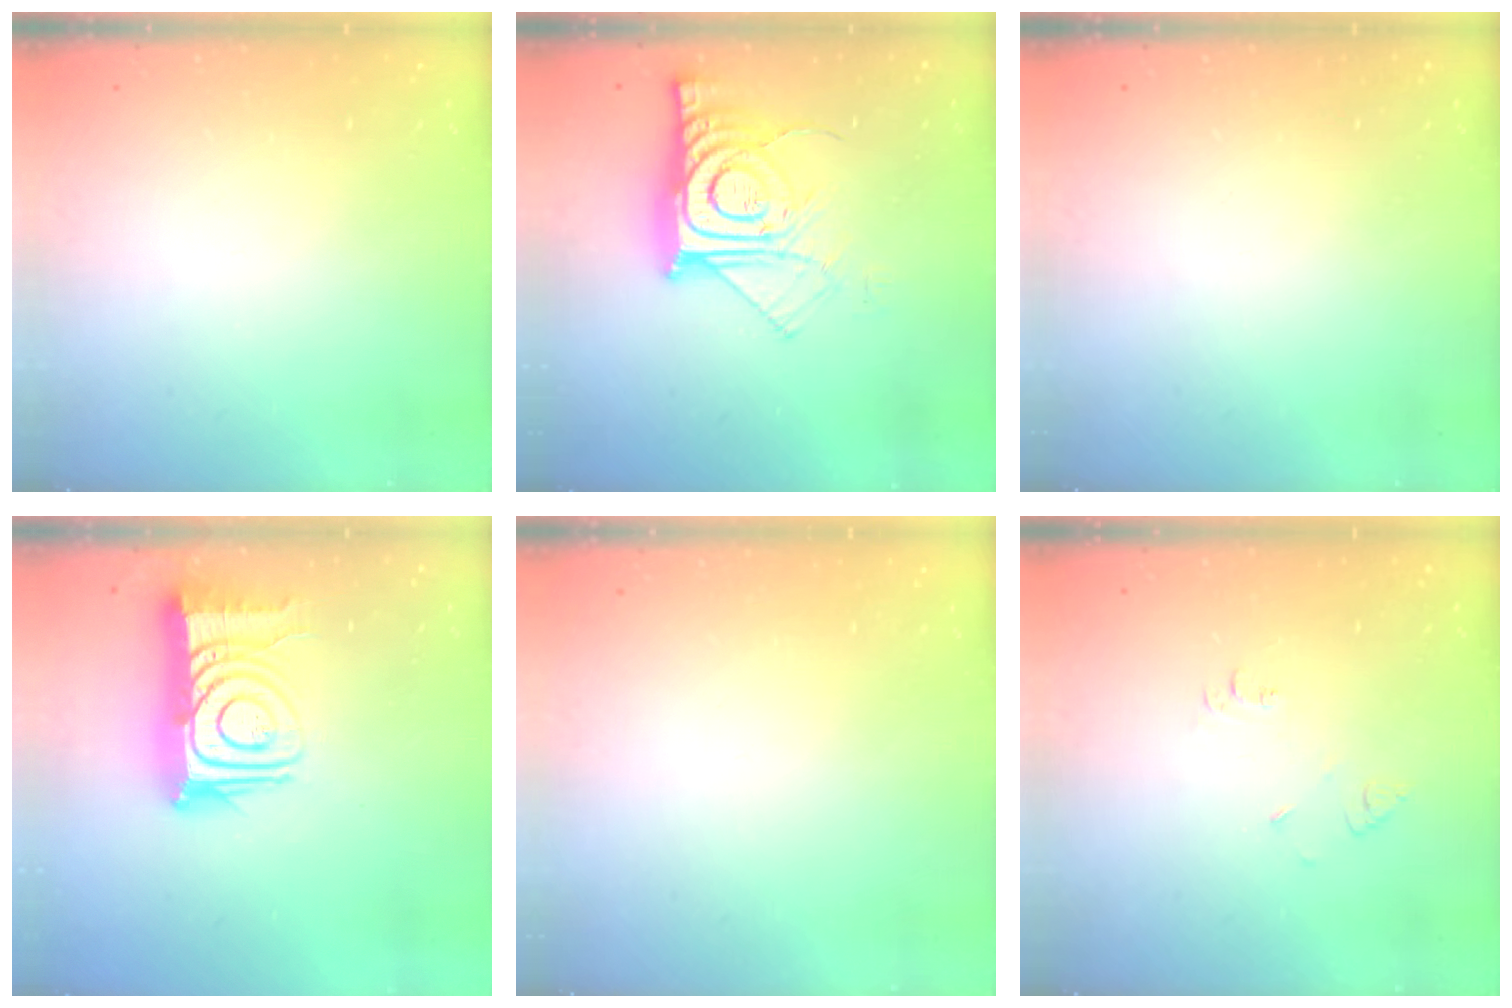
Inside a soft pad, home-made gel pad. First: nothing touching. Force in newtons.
{"total": 15.1, "press": 15.0, "slide": 1.2}
{"total": 0.0}
{"total": 15.9, "press": 15.8, "slide": 1.6}
{"total": 1.8, "press": 1.7, "slide": 0.1}
{"total": 4.9, "press": 4.8, "slide": 0.7}